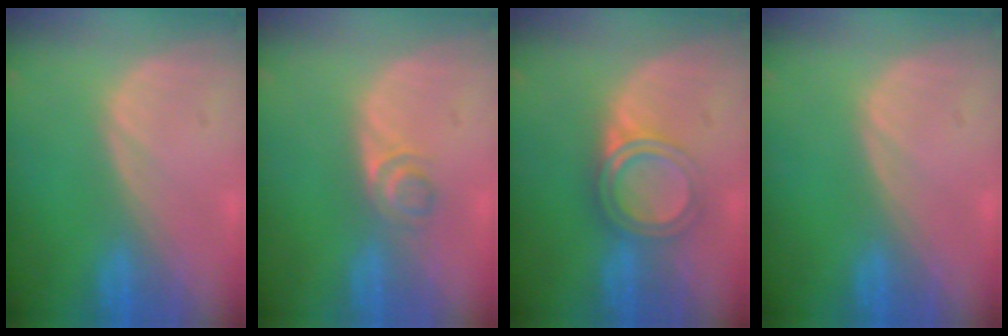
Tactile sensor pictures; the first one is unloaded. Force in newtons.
{"total": 2.5, "press": 2.4, "slide": 0.8}
{"total": 4.8, "press": 4.5, "slide": 1.7}
{"total": 0.0}